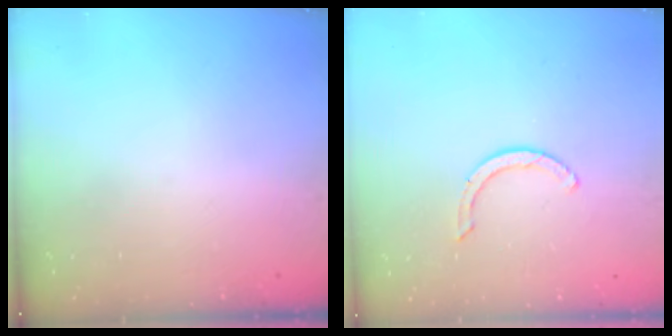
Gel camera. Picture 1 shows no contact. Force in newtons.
{"total": 3.1, "press": 3.1, "slide": 0.1}